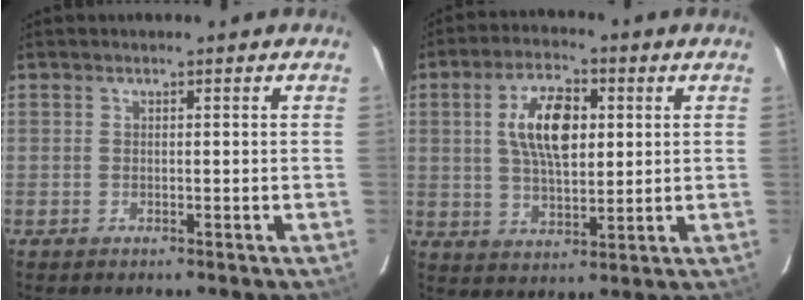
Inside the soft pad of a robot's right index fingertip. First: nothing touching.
{"total": 10.9, "force": [2.4, 5.3, 9.2], "torque": [-0.170, 0.013, 0.045]}